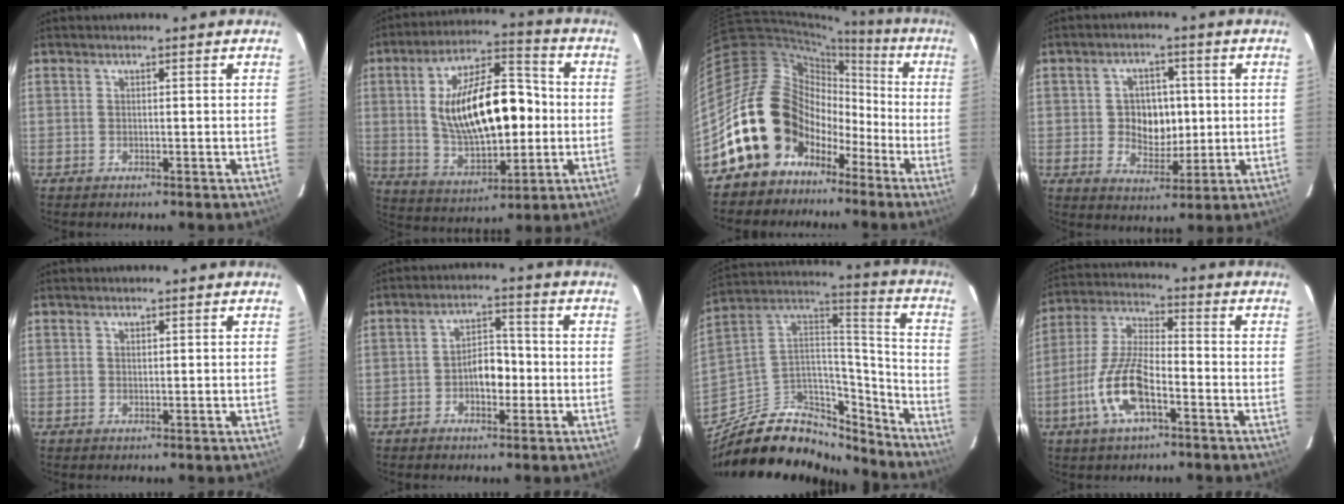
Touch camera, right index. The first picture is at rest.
{"total": 20.0, "force": [0.6, 9.2, 17.7], "torque": [-0.313, 0.017, 0.025]}
{"total": 18.0, "force": [-8.0, 14.9, 6.1], "torque": [-0.141, 0.056, -0.129]}
{"total": 7.7, "force": [0.1, 6.2, 4.6], "torque": [-0.084, 0.011, 0.011]}
{"total": 0.6, "force": [0.4, 0.4, 0.2], "torque": [-0.004, 0.002, 0.008]}
{"total": 5.4, "force": [-1.6, 3.3, 4.0], "torque": [-0.071, 0.013, -0.022]}
{"total": 24.6, "force": [-19.3, 11.5, 10.2], "torque": [-0.202, 0.061, -0.295]}
{"total": 12.5, "force": [-5.2, 4.4, 10.5], "torque": [-0.228, -0.001, -0.103]}